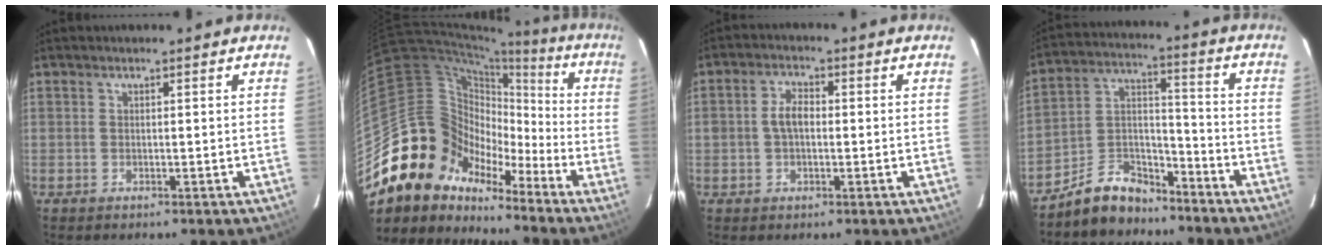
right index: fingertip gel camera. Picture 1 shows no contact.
{"total": 16.2, "force": [-11.2, 11.3, 2.8], "torque": [-0.056, 0.065, -0.209]}
{"total": 4.2, "force": [-0.1, 2.7, 3.2], "torque": [-0.062, 0.011, 0.000]}
{"total": 10.2, "force": [-8.1, 5.2, 3.4], "torque": [-0.075, 0.048, -0.140]}